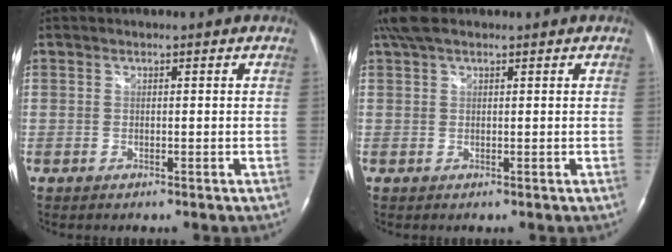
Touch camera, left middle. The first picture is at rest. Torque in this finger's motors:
{"motor_torque": [0.43, -0.29, -0.01, 0.06]}